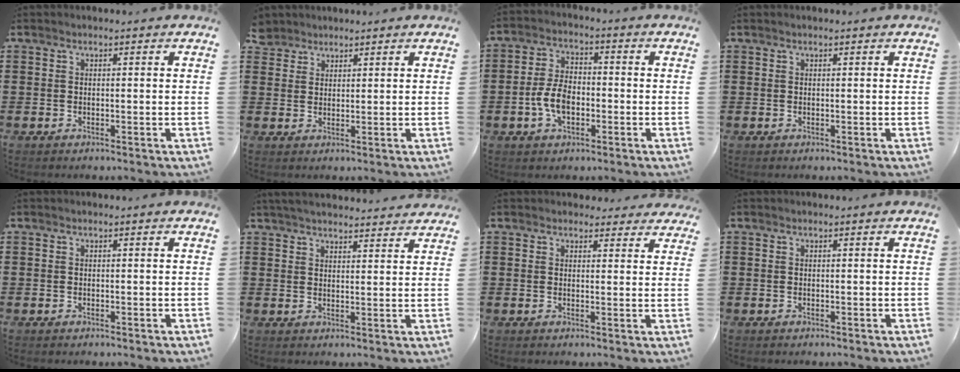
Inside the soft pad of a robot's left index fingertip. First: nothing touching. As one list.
[{"total": 2.9, "force": [2.5, 1.6, 0.0], "torque": [-0.011, 0.007, 0.048]}, {"total": 6.3, "force": [-1.7, 3.5, 4.9], "torque": [-0.120, 0.001, -0.039]}, {"total": 0.0}, {"total": 0.0}, {"total": 3.8, "force": [3.7, 0.2, 0.8], "torque": [-0.027, -0.008, 0.068]}, {"total": 2.4, "force": [2.3, 0.8, 0.2], "torque": [-0.003, -0.005, 0.040]}, {"total": 0.0}]